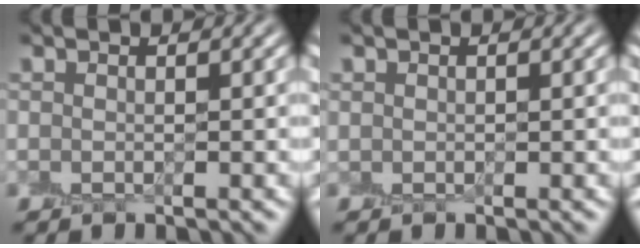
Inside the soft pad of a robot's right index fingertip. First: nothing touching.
{"total": 0.0}